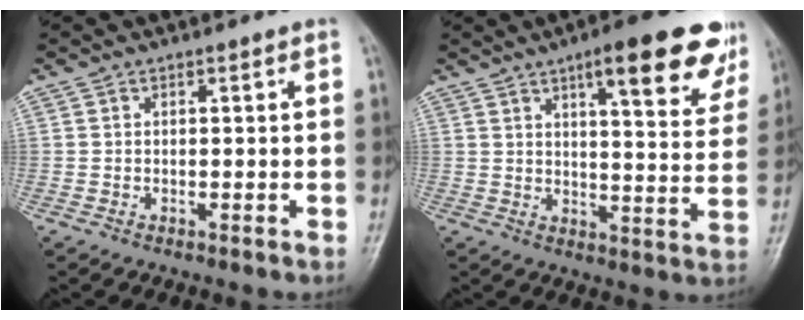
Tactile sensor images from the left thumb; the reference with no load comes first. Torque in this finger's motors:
{"motor_torque": [3.27, 1.74, 1.35, -0.81, 0.33]}